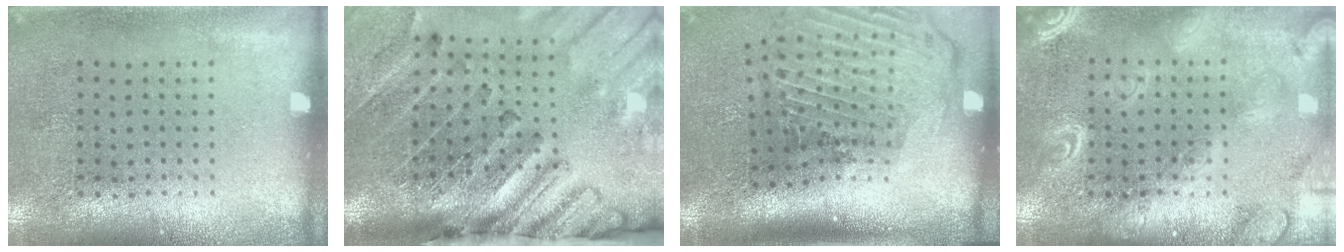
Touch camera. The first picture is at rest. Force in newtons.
{"total": 4.5, "press": 3.3, "slide": 3.1}
{"total": 3.0, "press": 2.1, "slide": 2.1}
{"total": 3.7, "press": 3.7, "slide": 0.4}